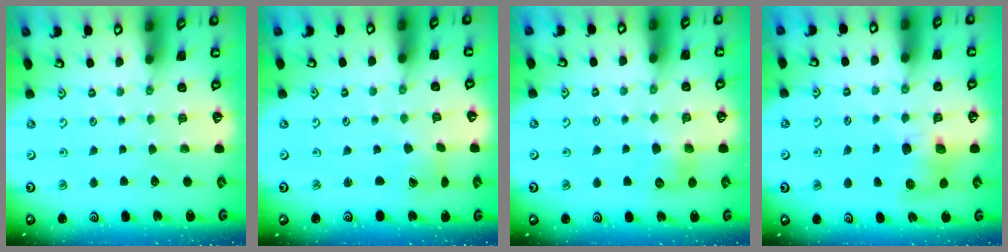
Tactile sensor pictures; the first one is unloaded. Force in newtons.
{"total": 1.2, "press": 1.2, "slide": 0.1}
{"total": 6.5, "press": 6.5, "slide": 0.6}
{"total": 7.7, "press": 7.7, "slide": 1.0}